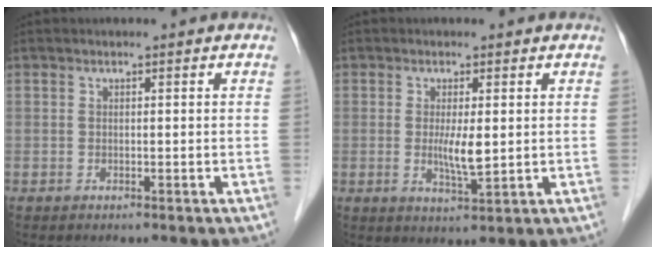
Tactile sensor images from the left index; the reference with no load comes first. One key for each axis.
{"total": 3.9, "fx": 0.2, "fy": 0.7, "fz": 3.9, "tx": -0.073, "ty": -0.010, "tz": 0.004}